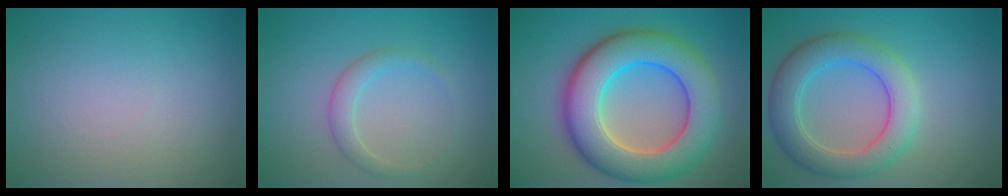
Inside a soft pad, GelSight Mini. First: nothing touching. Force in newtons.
{"total": 1.9, "press": 1.9, "slide": 0.1}
{"total": 10.7, "press": 10.7, "slide": 0.6}
{"total": 5.9, "press": 5.9, "slide": 0.3}